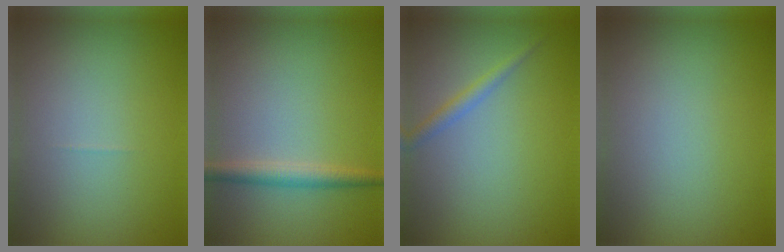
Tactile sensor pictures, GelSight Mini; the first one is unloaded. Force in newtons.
{"total": 2.1, "press": 2.1, "slide": 0.0}
{"total": 1.4, "press": 1.4, "slide": 0.1}
{"total": 0.0}